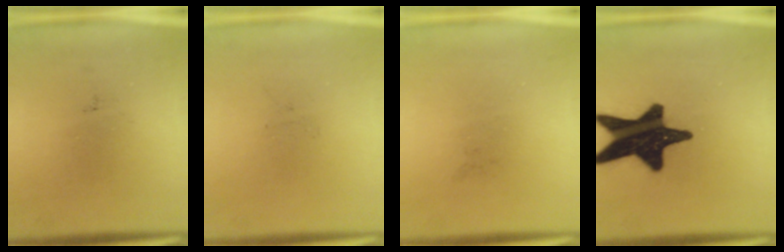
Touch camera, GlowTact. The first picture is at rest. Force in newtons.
{"total": 0.0}
{"total": 0.0}
{"total": 19.6}